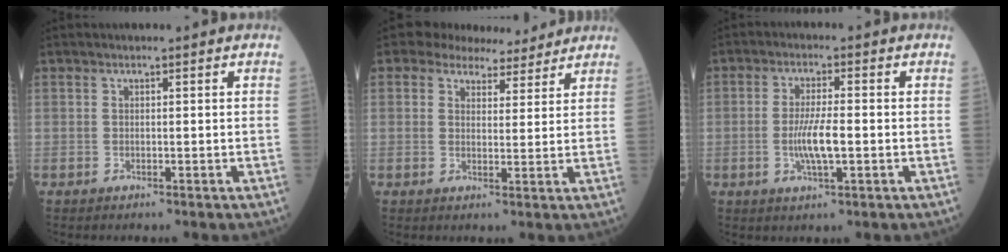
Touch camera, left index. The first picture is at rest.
{"total": 7.1, "force": [6.3, 3.0, 1.5], "torque": [-0.017, 0.007, 0.079]}
{"total": 5.5, "force": [-1.0, 0.8, 5.3], "torque": [-0.110, -0.008, -0.019]}